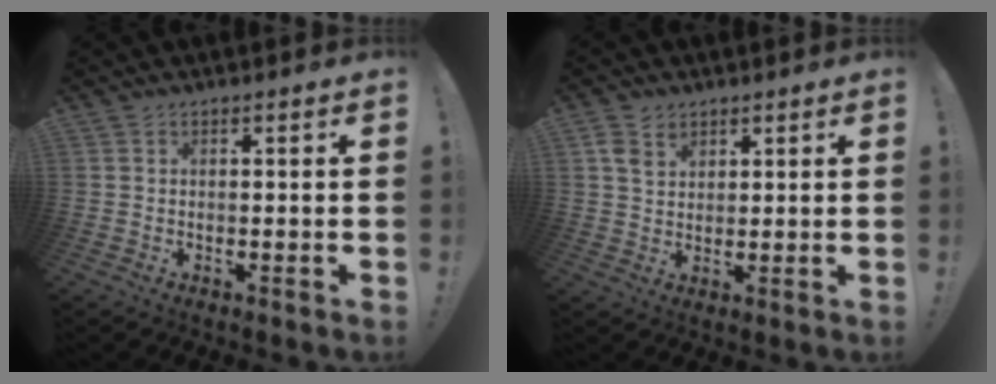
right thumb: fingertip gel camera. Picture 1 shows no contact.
{"total": 5.5, "force": [3.3, 3.7, 2.4], "torque": [-0.029, -0.012, 0.061]}